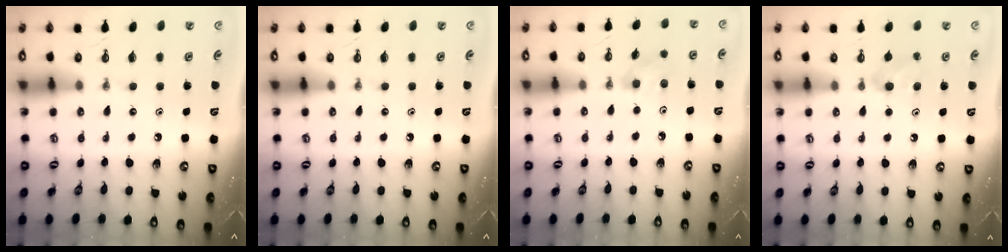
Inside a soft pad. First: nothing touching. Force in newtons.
{"total": 0.0}
{"total": 4.0, "press": 3.8, "slide": 1.1}
{"total": 5.4, "press": 5.2, "slide": 1.4}